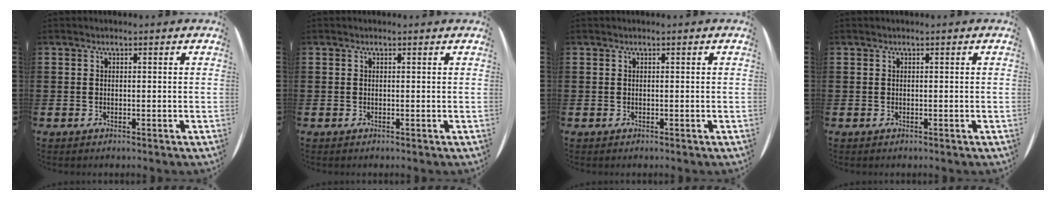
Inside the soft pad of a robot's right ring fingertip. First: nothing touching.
{"total": 0.0}
{"total": 0.0}
{"total": 0.0}